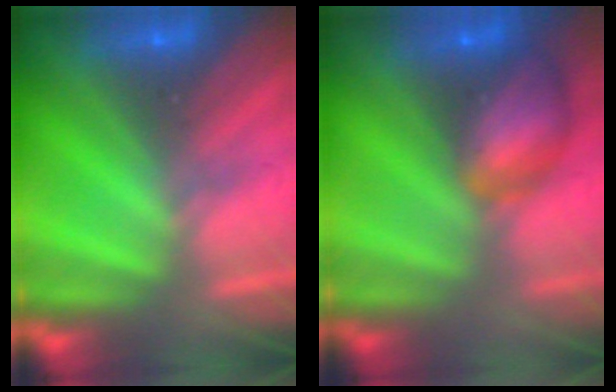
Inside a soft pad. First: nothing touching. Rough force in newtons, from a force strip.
{"total": 5.9}